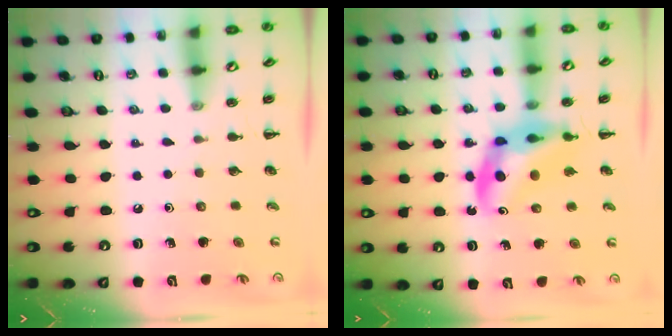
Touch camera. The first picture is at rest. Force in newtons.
{"total": 11.2, "press": 10.7, "slide": 3.3}